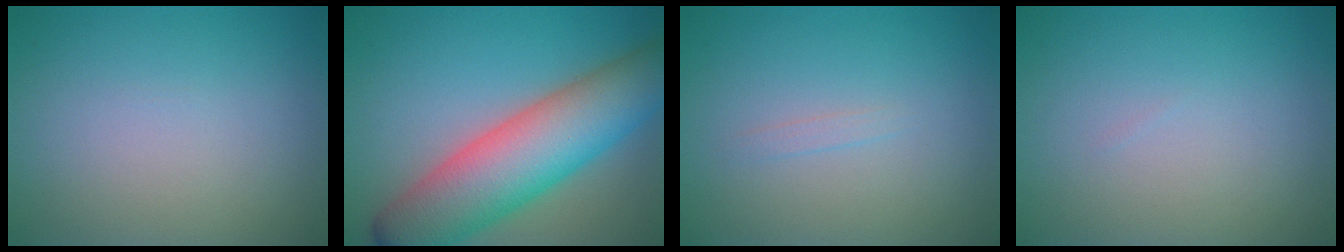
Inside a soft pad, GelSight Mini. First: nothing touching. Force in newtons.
{"total": 11.2, "press": 11.2, "slide": 0.3}
{"total": 0.6, "press": 0.6, "slide": 0.1}
{"total": 0.0}